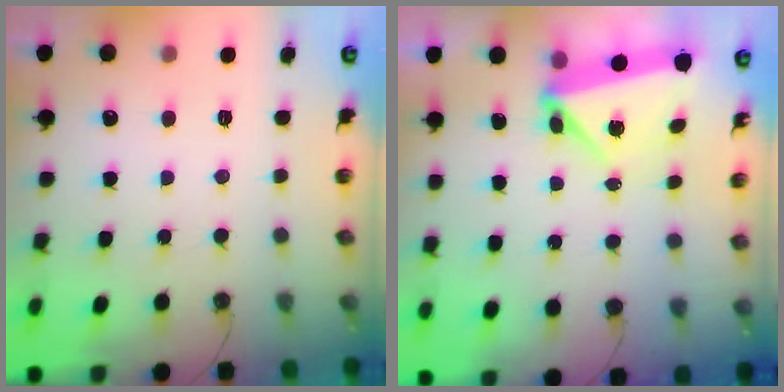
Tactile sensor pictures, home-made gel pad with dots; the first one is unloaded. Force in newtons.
{"total": 5.9, "press": 5.8, "slide": 1.1}